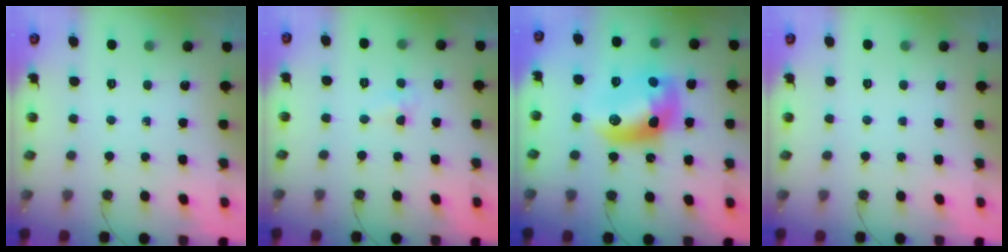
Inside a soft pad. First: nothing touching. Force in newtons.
{"total": 4.3, "press": 4.2, "slide": 0.7}
{"total": 14.0, "press": 14.0, "slide": 1.2}
{"total": 0.0}